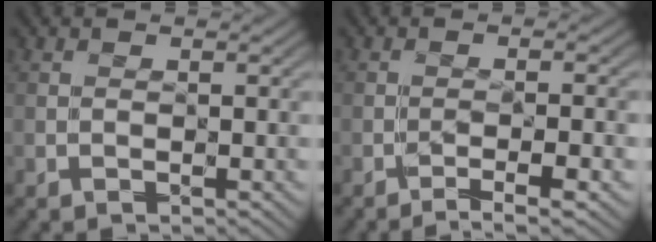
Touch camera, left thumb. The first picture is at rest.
{"total": 4.2, "force": [-2.9, 0.3, 3.1], "torque": [-0.048, 0.007, -0.047]}